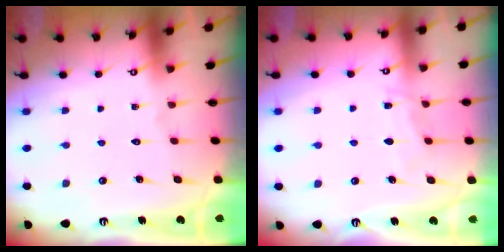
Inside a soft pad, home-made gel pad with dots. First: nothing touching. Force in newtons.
{"total": 4.9, "press": 4.9, "slide": 0.6}